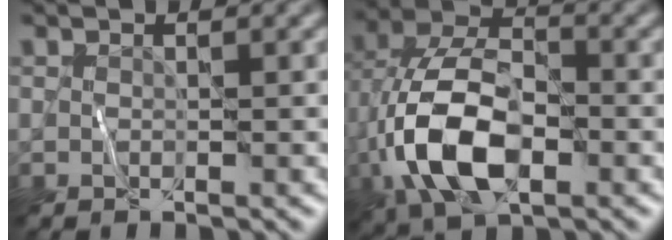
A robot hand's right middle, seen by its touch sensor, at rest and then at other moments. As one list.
[{"total": 10.2, "force": [-2.9, 5.6, 8.1], "torque": [-0.176, 0.003, -0.067]}]